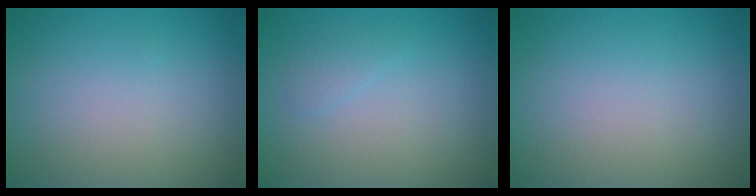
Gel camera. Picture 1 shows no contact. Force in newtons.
{"total": 0.9, "press": 0.9, "slide": 0.1}
{"total": 0.0}